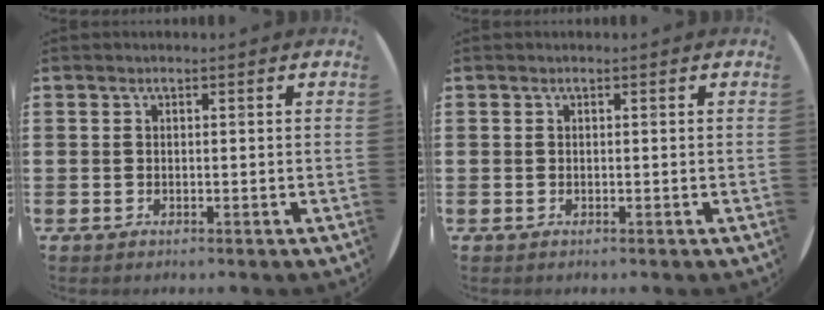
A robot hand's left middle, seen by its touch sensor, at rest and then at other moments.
{"total": 0.0}